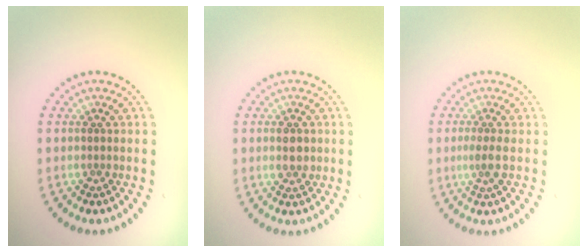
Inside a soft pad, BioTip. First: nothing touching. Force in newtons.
{"total": 1.8, "press": 1.8, "slide": 0.0}
{"total": 1.7, "press": 1.2, "slide": 1.1}